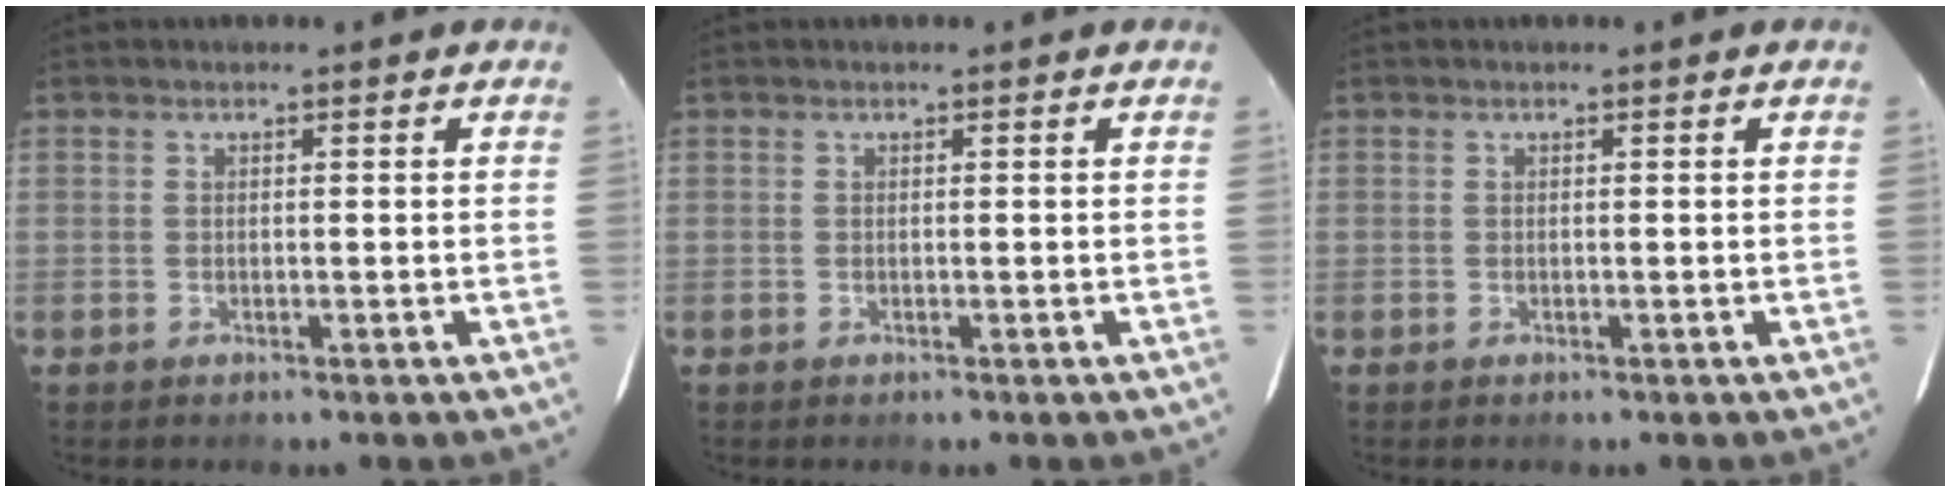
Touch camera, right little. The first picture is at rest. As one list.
[{"total": 0.0}, {"total": 0.0}]